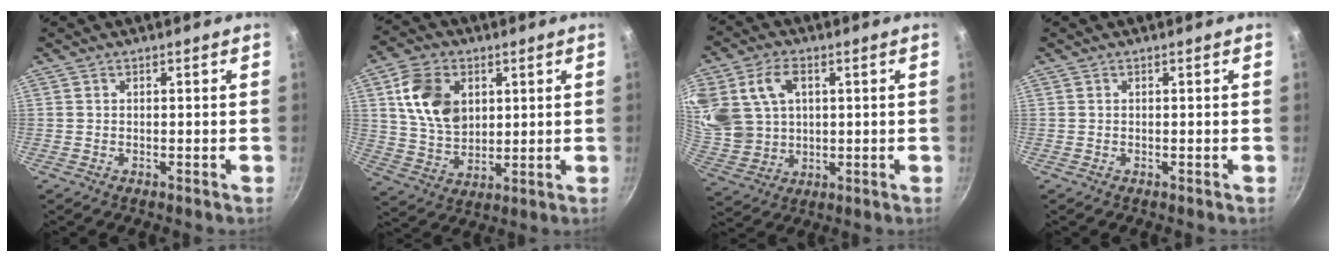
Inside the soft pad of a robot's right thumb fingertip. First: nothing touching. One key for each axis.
{"total": 13.0, "fx": 3.7, "fy": 9.3, "fz": 8.3, "tx": -0.131, "ty": -0.012, "tz": 0.074}
{"total": 16.8, "fx": 4.8, "fy": 12.7, "fz": 9.9, "tx": -0.209, "ty": 0.003, "tz": 0.108}
{"total": 0.0}